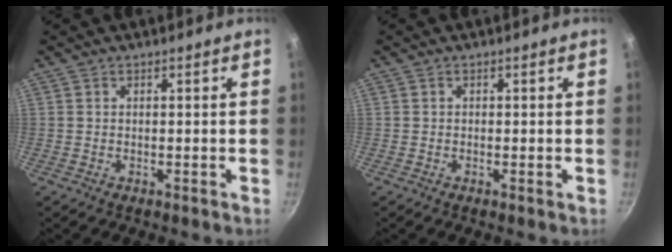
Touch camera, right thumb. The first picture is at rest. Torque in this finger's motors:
{"motor_torque": [-0.31, -0.17, 0.17, -0.07, -0.01]}